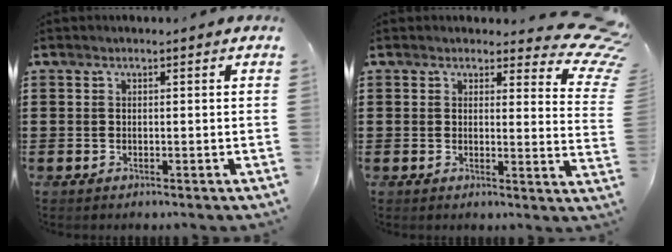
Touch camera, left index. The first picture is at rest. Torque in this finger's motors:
{"motor_torque": [-0.53, -1.14, -0.08, -0.21]}